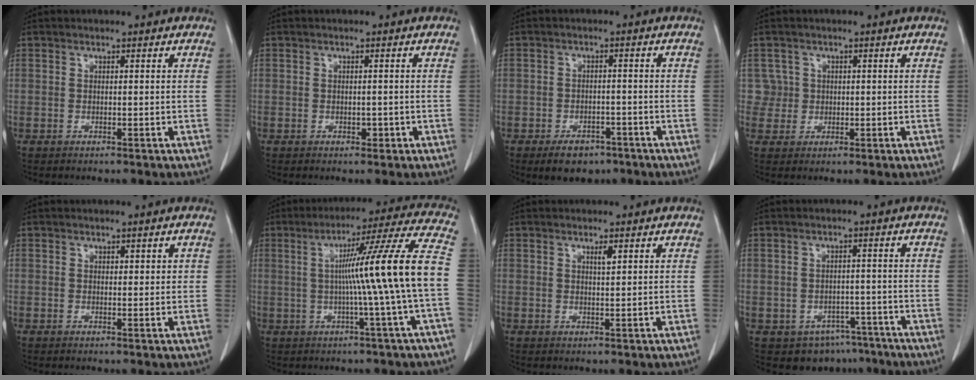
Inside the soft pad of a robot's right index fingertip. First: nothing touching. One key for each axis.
{"total": 1.7, "fx": -0.7, "fy": 1.2, "fz": 1.0, "tx": -0.011, "ty": 0.003, "tz": -0.003}
{"total": 5.3, "fx": -3.6, "fy": 3.1, "fz": 2.4, "tx": -0.036, "ty": 0.002, "tz": -0.049}
{"total": 2.8, "fx": 0.4, "fy": 2.7, "fz": -0.5, "tx": 0.026, "ty": 0.008, "tz": 0.005}
{"total": 1.5, "fx": 0.5, "fy": 0.7, "fz": 1.2, "tx": -0.012, "ty": 0.004, "tz": 0.008}
{"total": 15.0, "fx": -0.8, "fy": -2.7, "fz": 14.8, "tx": -0.210, "ty": 0.010, "tz": -0.015}
{"total": 1.2, "fx": 0.7, "fy": 0.1, "fz": 1.0, "tx": -0.019, "ty": -0.004, "tz": 0.012}
{"total": 6.7, "fx": -4.3, "fy": 4.8, "fz": 1.5, "tx": -0.007, "ty": 0.015, "tz": -0.051}